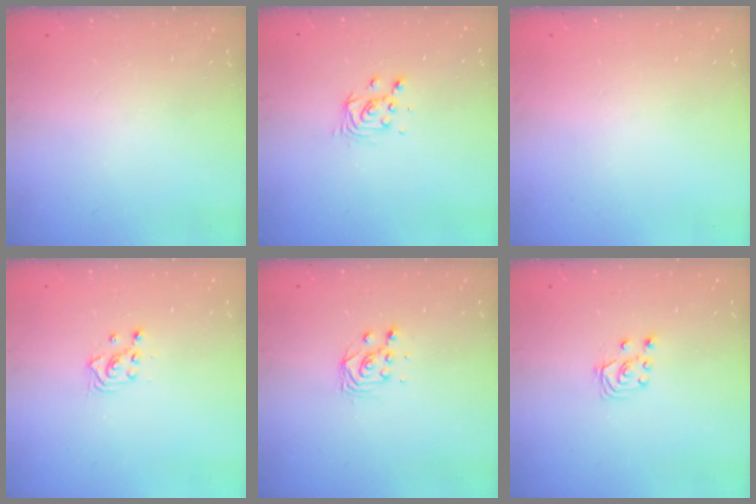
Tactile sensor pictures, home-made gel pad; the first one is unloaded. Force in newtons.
{"total": 4.0, "press": 4.0, "slide": 0.3}
{"total": 0.0}
{"total": 2.3, "press": 2.3, "slide": 0.3}
{"total": 3.0, "press": 3.0, "slide": 0.2}
{"total": 2.8, "press": 2.7, "slide": 0.7}